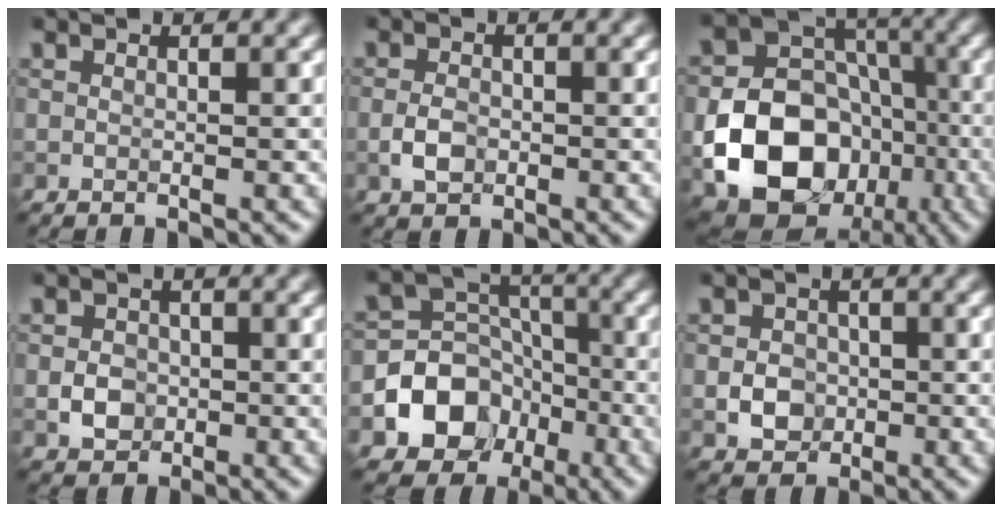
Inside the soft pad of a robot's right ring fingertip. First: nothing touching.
{"total": 2.1, "force": [-0.6, 1.4, 1.4], "torque": [-0.028, 0.001, -0.016]}
{"total": 15.4, "force": [-4.9, 12.4, 7.7], "torque": [-0.143, -0.030, -0.108]}
{"total": 2.2, "force": [-0.5, 1.9, 1.0], "torque": [-0.013, -0.001, -0.012]}
{"total": 7.7, "force": [-3.2, 6.4, 2.9], "torque": [-0.035, -0.001, -0.069]}
{"total": 2.7, "force": [-0.5, 2.3, 1.2], "torque": [-0.016, -0.002, -0.012]}